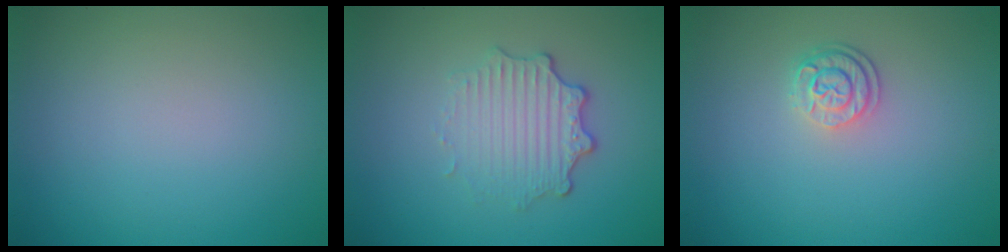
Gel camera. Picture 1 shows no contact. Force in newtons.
{"total": 3.4, "press": 2.7, "slide": 2.0}
{"total": 2.5, "press": 1.9, "slide": 1.6}